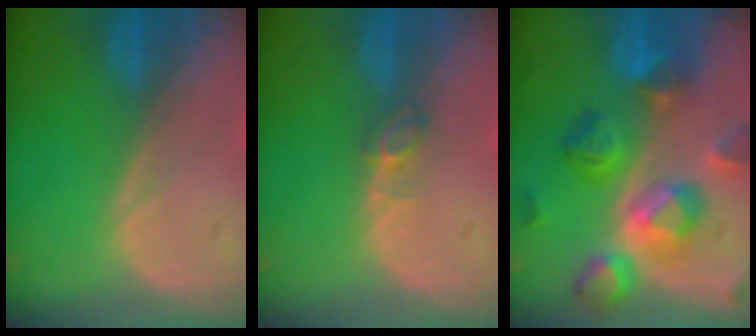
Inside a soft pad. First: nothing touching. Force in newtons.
{"total": 2.1, "press": 2.1, "slide": 0.4}
{"total": 11.4, "press": 11.3, "slide": 0.9}